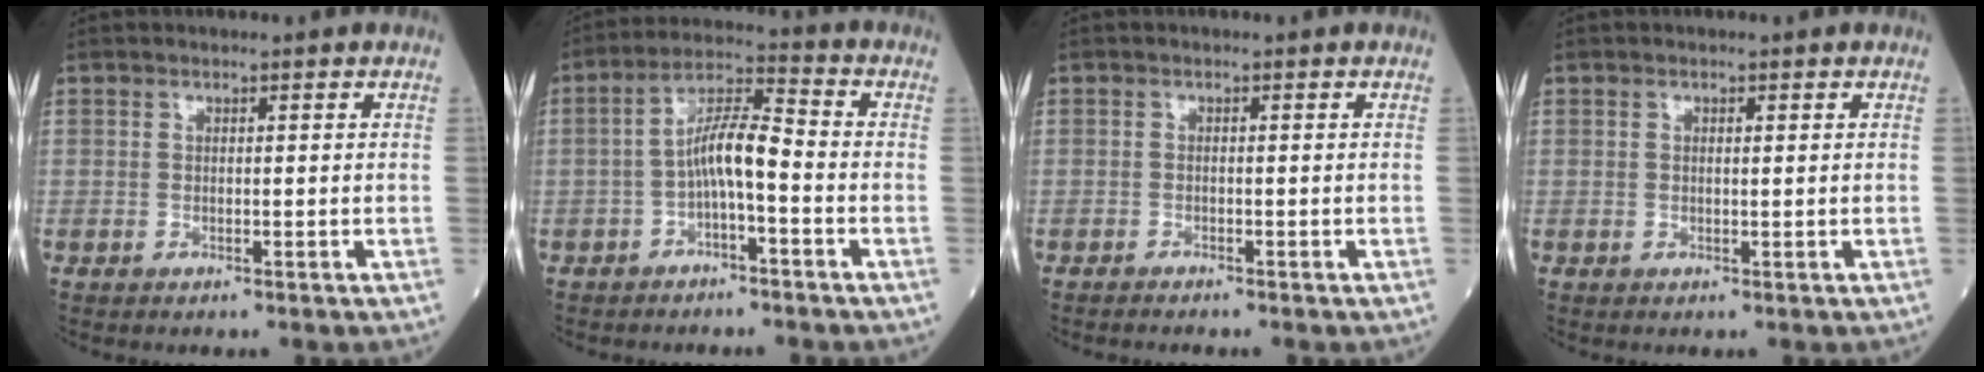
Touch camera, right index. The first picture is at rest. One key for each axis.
{"total": 7.0, "fx": -1.8, "fy": 1.4, "fz": 6.6, "tx": -0.127, "ty": 0.023, "tz": -0.035}
{"total": 0.9, "fx": -0.9, "fy": 0.0, "fz": 0.1, "tx": -0.005, "ty": -0.002, "tz": -0.015}
{"total": 0.6, "fx": 0.2, "fy": 0.2, "fz": 0.5, "tx": -0.012, "ty": 0.000, "tz": 0.003}